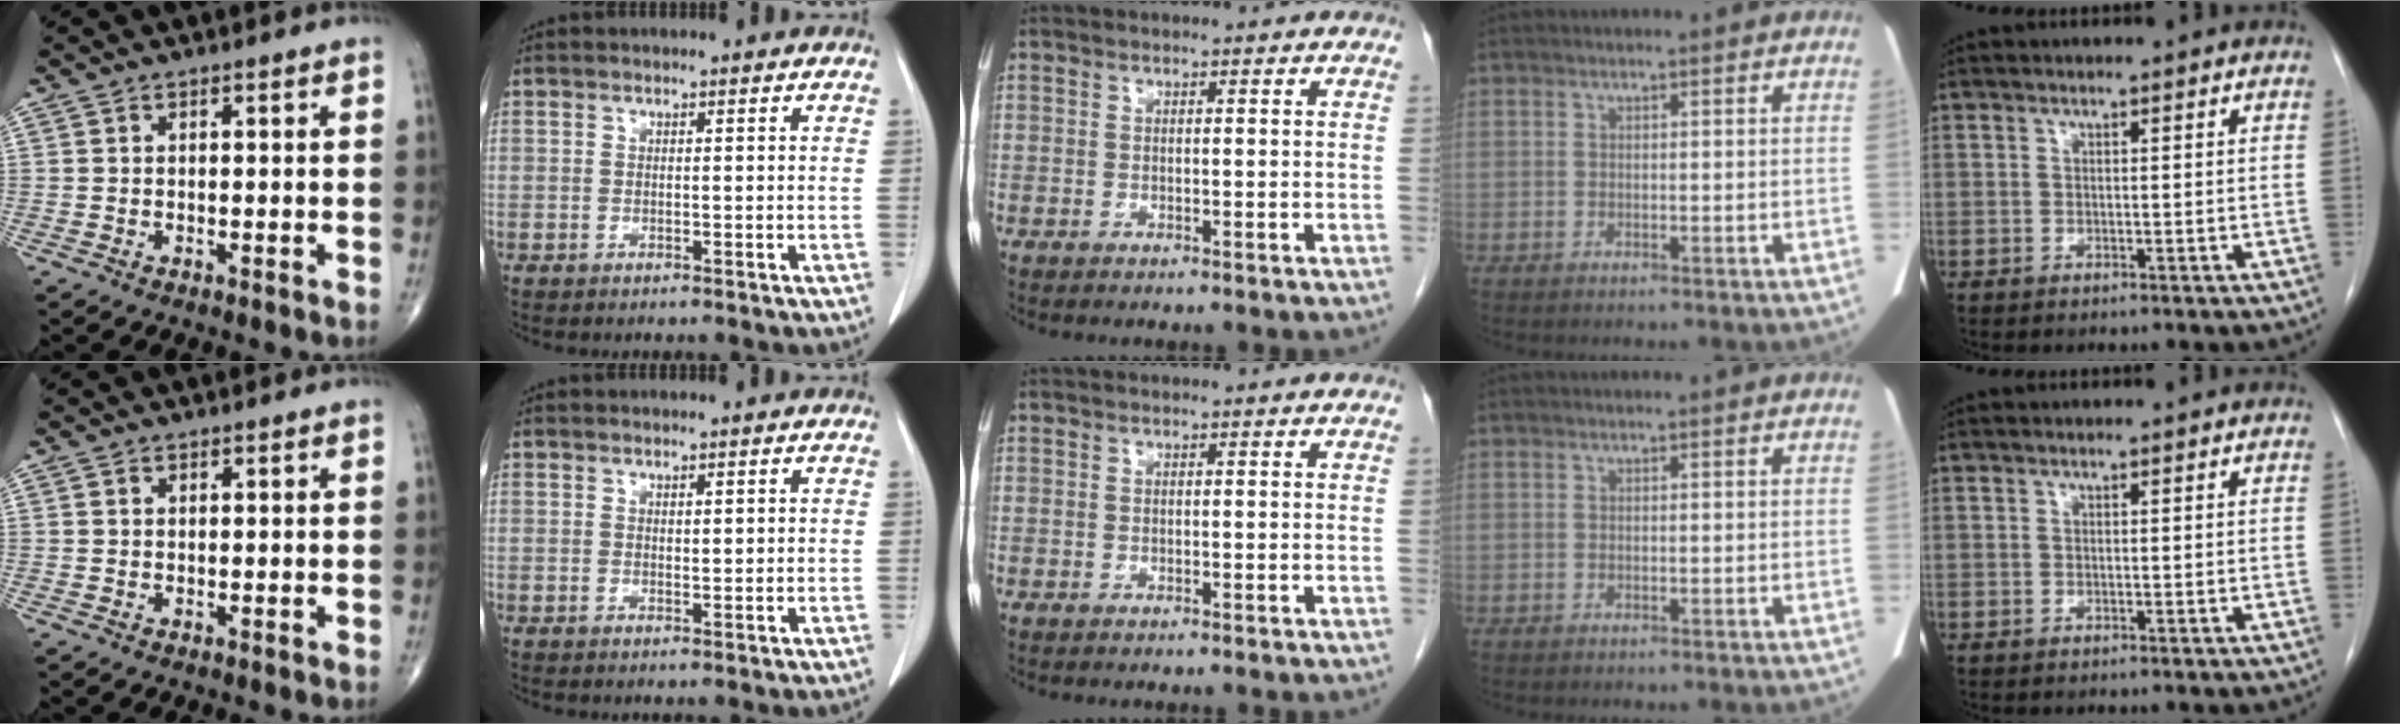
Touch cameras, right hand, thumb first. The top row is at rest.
{"thumb": {"total": 0.6, "force": [0.2, 0.4, 0.3], "torque": [-0.004, -0.001, 0.005]}, "index": {"total": 0.6, "force": [0.2, 0.2, 0.6], "torque": [-0.008, -0.001, 0.005]}}